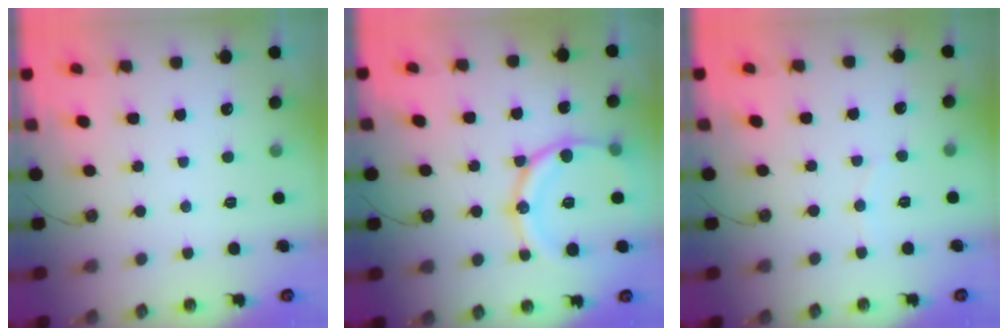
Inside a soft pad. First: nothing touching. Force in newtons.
{"total": 18.4, "press": 18.0, "slide": 3.5}
{"total": 3.2, "press": 3.1, "slide": 0.3}